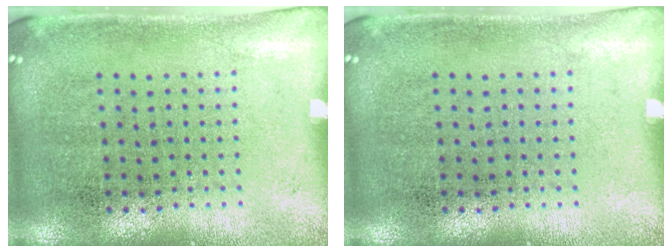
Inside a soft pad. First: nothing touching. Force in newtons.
{"total": 0.0}